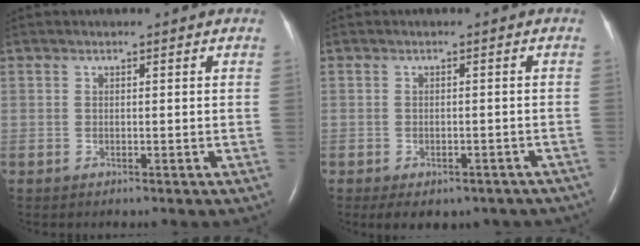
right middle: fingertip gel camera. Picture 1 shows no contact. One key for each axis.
{"total": 10.4, "fx": -7.8, "fy": 5.2, "fz": 4.4, "tx": -0.061, "ty": 0.001, "tz": -0.085}